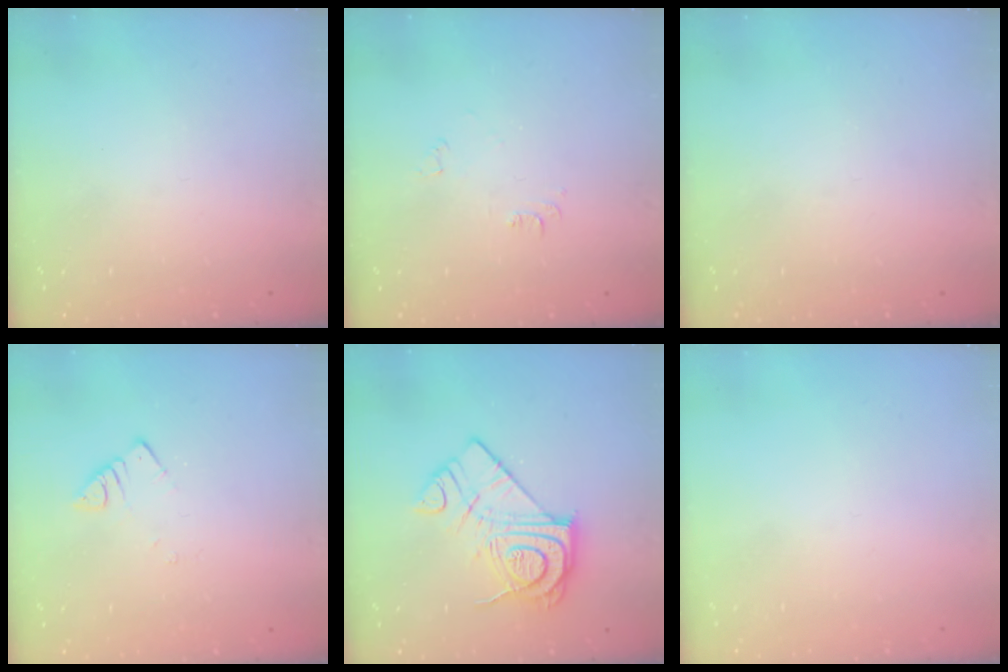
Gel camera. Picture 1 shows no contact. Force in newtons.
{"total": 3.5, "press": 3.4, "slide": 0.5}
{"total": 0.0}
{"total": 2.5, "press": 2.5, "slide": 0.3}
{"total": 14.3, "press": 14.3, "slide": 0.7}
{"total": 1.5, "press": 1.5, "slide": 0.1}